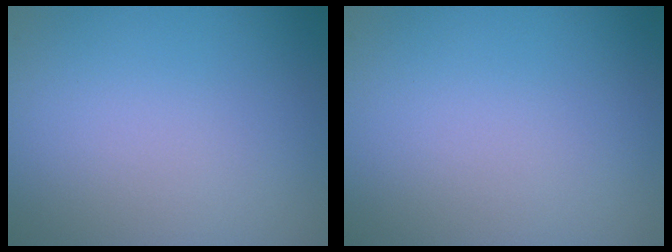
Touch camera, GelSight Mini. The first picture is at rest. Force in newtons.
{"total": 0.0}